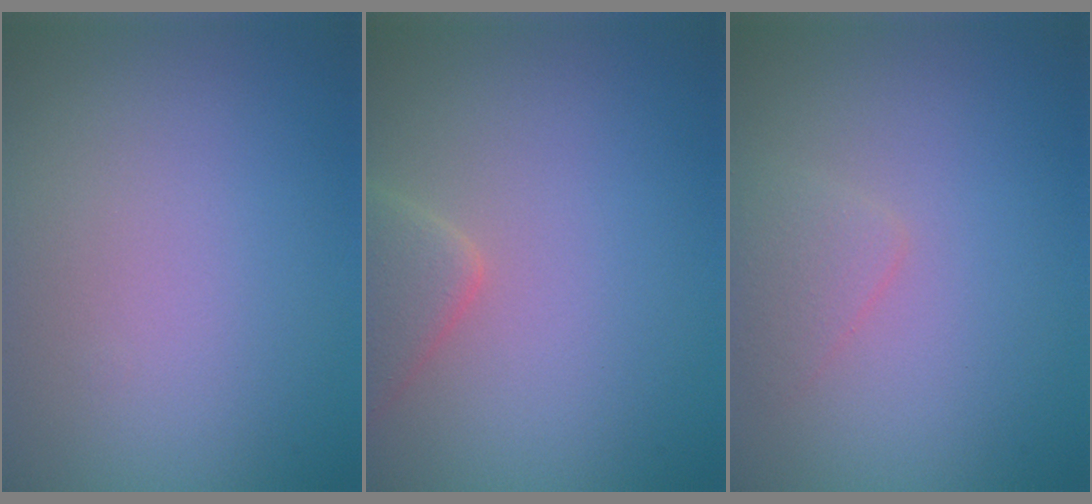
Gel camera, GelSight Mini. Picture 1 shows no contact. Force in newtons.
{"total": 2.8, "press": 2.8, "slide": 0.2}
{"total": 1.4, "press": 1.4, "slide": 0.0}